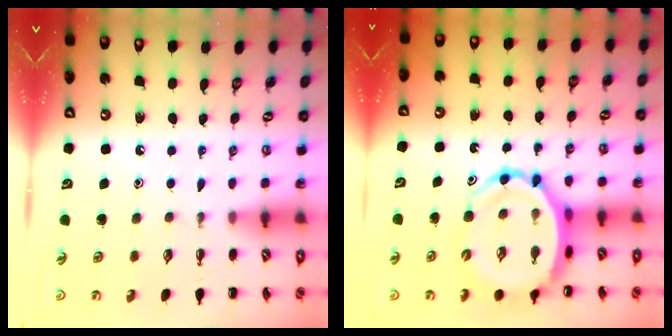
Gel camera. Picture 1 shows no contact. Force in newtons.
{"total": 11.9, "press": 11.4, "slide": 3.4}